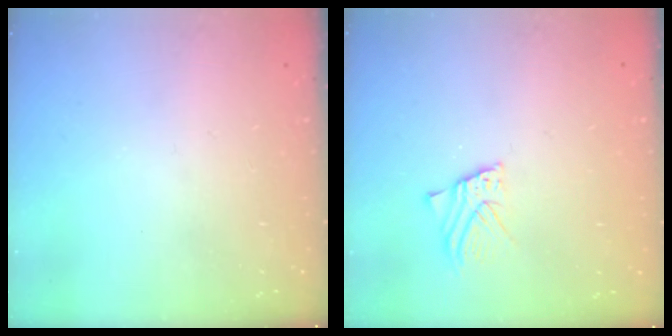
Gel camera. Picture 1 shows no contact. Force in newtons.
{"total": 3.2, "press": 3.2, "slide": 0.1}